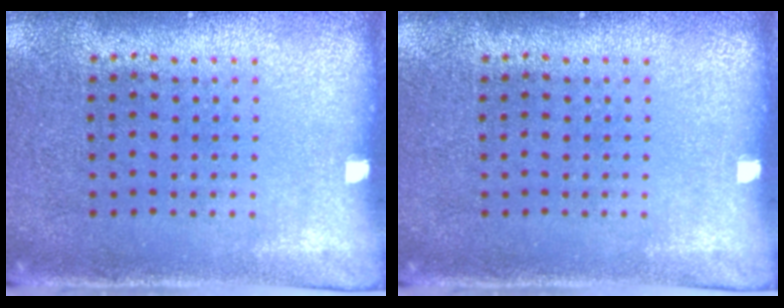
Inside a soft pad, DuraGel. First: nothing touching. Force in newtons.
{"total": 0.0}